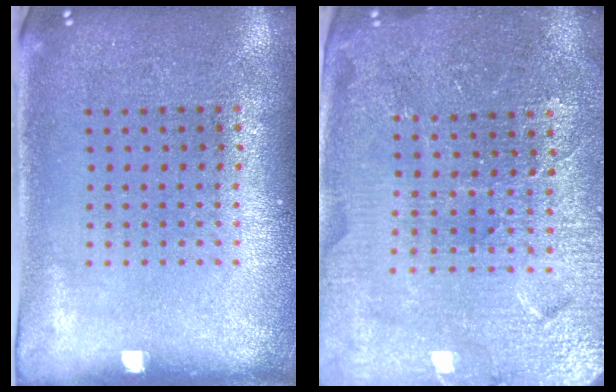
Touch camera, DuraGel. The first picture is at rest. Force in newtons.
{"total": 4.3, "press": 4.1, "slide": 1.2}